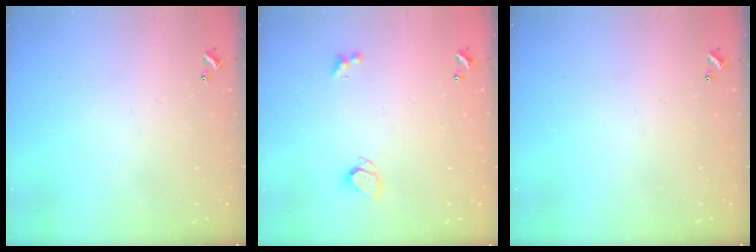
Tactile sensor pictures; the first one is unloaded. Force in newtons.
{"total": 0.9, "press": 0.8, "slide": 0.3}
{"total": 0.0}